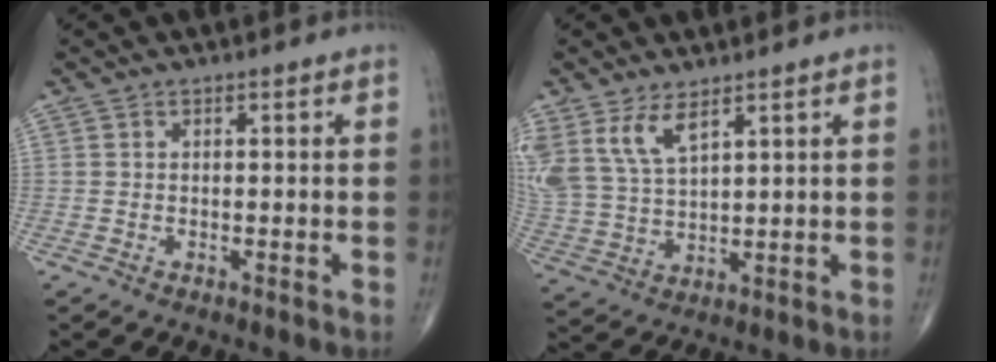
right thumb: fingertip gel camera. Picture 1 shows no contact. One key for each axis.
{"total": 9.8, "fx": 5.8, "fy": 4.5, "fz": 6.5, "tx": -0.132, "ty": -0.019, "tz": 0.131}